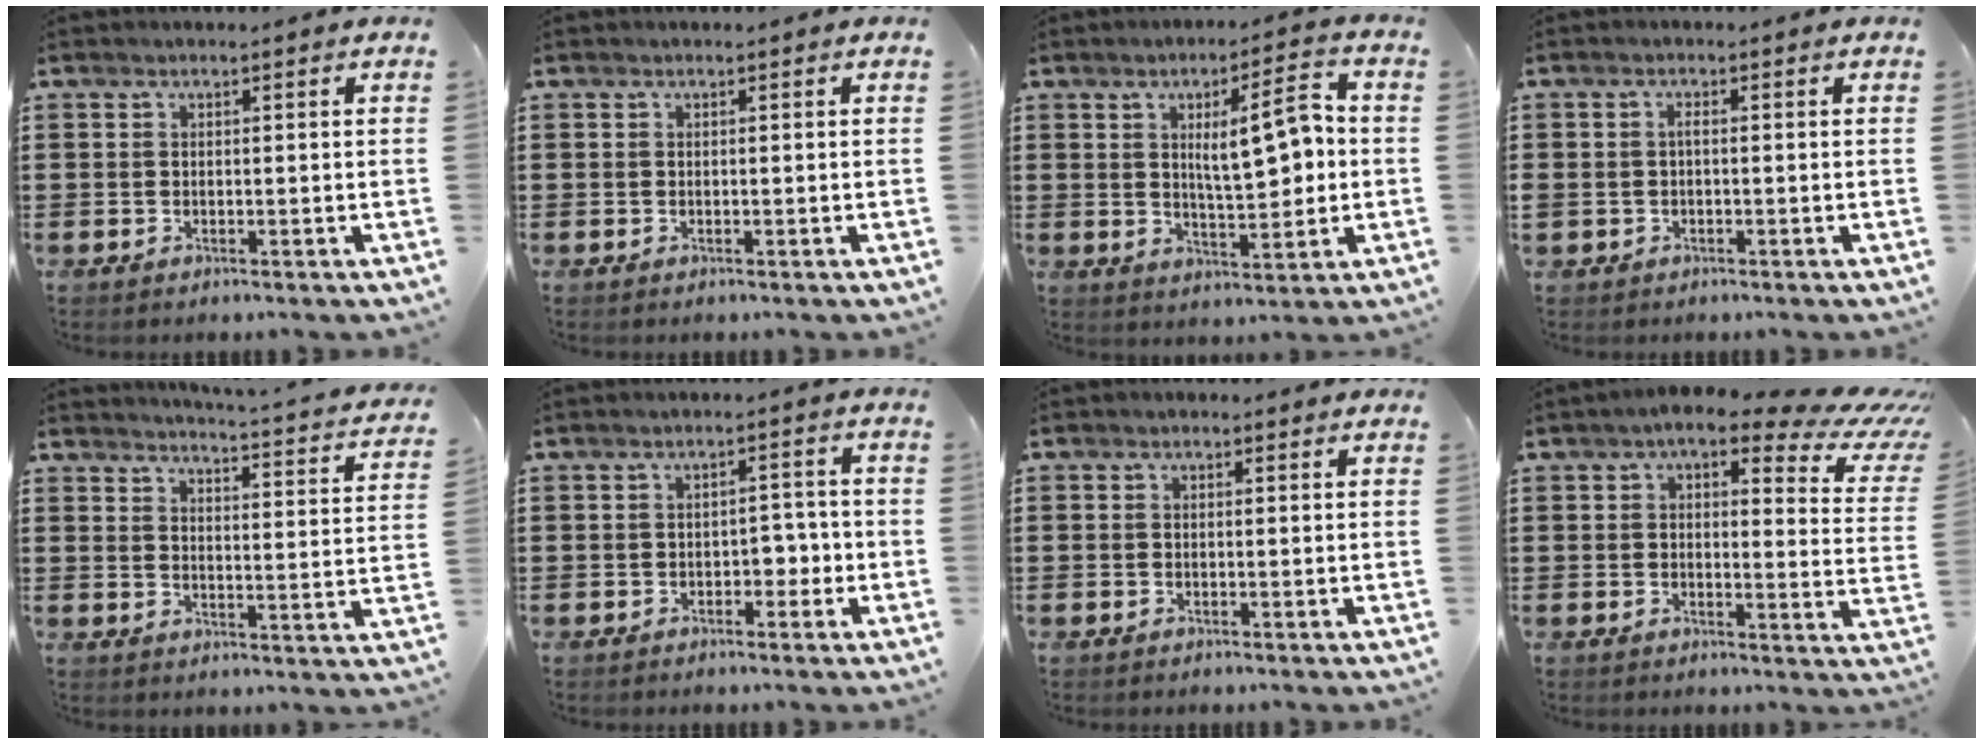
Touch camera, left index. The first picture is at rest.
{"total": 0.0}
{"total": 9.3, "force": [1.2, 3.1, 8.7], "torque": [-0.131, -0.005, 0.013]}
{"total": 1.2, "force": [-0.4, 0.6, 0.9], "torque": [-0.021, 0.002, -0.009]}
{"total": 3.5, "force": [3.4, -0.5, 0.9], "torque": [-0.028, -0.036, 0.051]}
{"total": 3.0, "force": [-1.2, 1.8, 2.1], "torque": [-0.043, 0.004, -0.028]}
{"total": 0.9, "force": [-0.1, 0.9, 0.3], "torque": [-0.007, 0.004, -0.002]}
{"total": 6.8, "force": [4.4, 2.3, 4.6], "torque": [-0.082, -0.022, 0.068]}